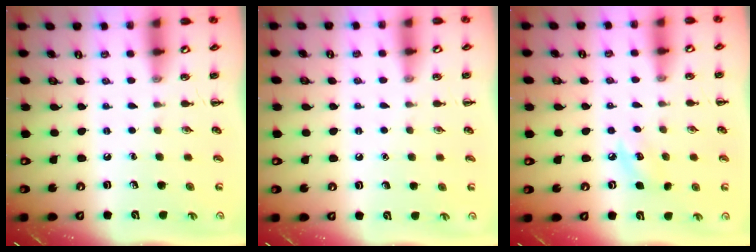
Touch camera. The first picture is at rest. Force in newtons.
{"total": 1.4, "press": 1.4, "slide": 0.1}
{"total": 6.6, "press": 6.4, "slide": 1.5}